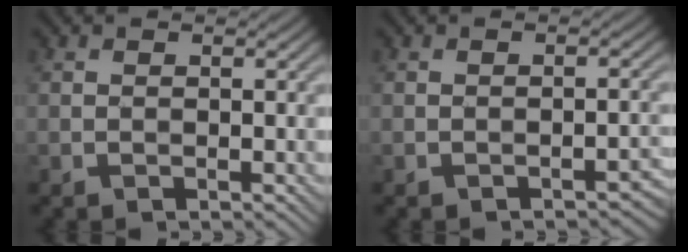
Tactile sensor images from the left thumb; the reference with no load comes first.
{"total": 1.6, "force": [-1.2, 0.4, 1.0], "torque": [-0.009, 0.005, -0.013]}